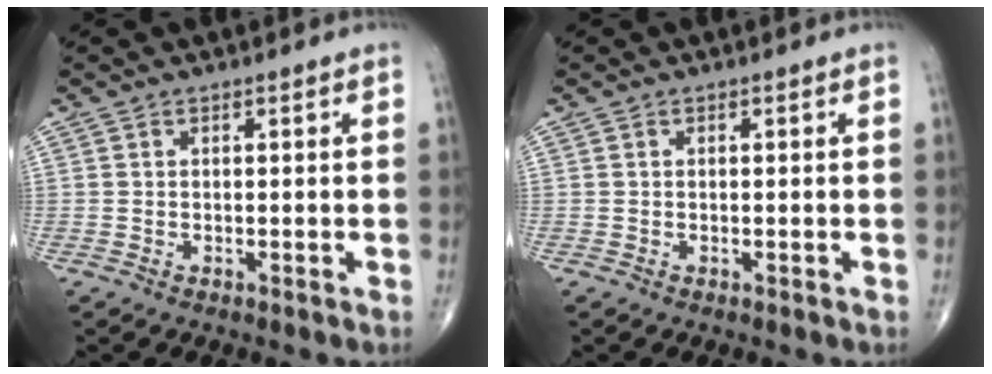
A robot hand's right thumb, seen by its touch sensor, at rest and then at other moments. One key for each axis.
{"total": 0.0}